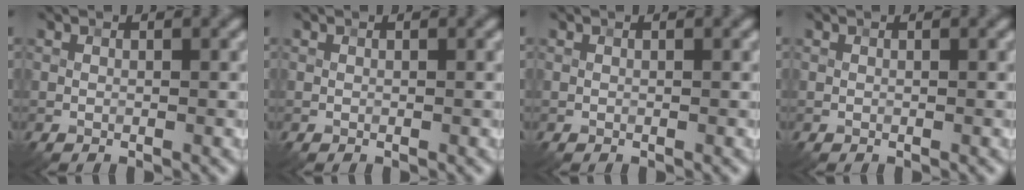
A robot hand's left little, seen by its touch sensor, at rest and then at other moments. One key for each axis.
{"total": 0.0}
{"total": 0.0}
{"total": 0.0}